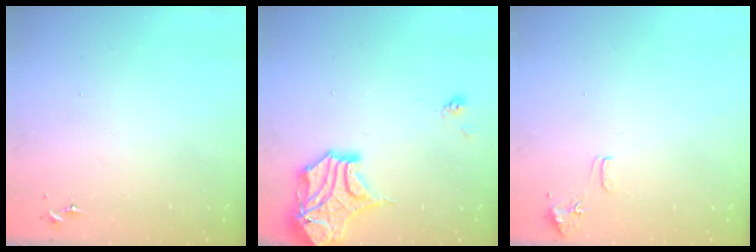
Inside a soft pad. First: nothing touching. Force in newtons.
{"total": 15.2, "press": 15.1, "slide": 2.2}
{"total": 8.1, "press": 8.1, "slide": 0.7}